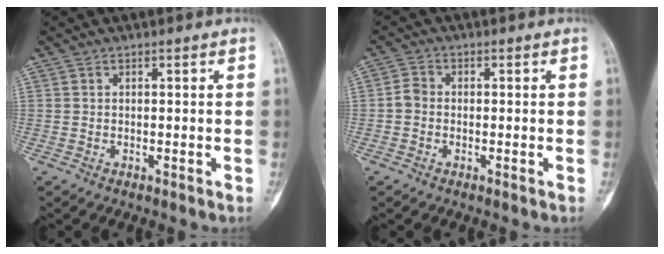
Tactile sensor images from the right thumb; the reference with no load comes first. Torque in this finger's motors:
{"motor_torque": [0.01, -0.12, 0.28, -0.18, 0.00]}